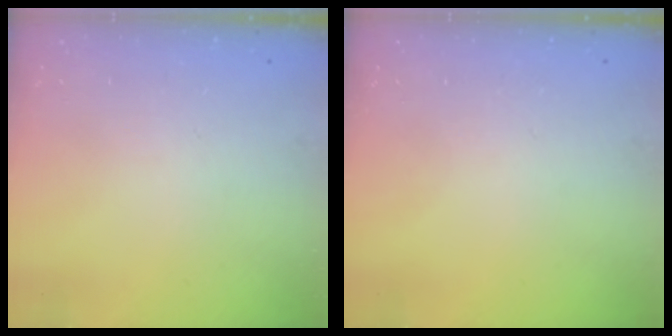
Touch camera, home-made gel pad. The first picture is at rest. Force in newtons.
{"total": 0.0}